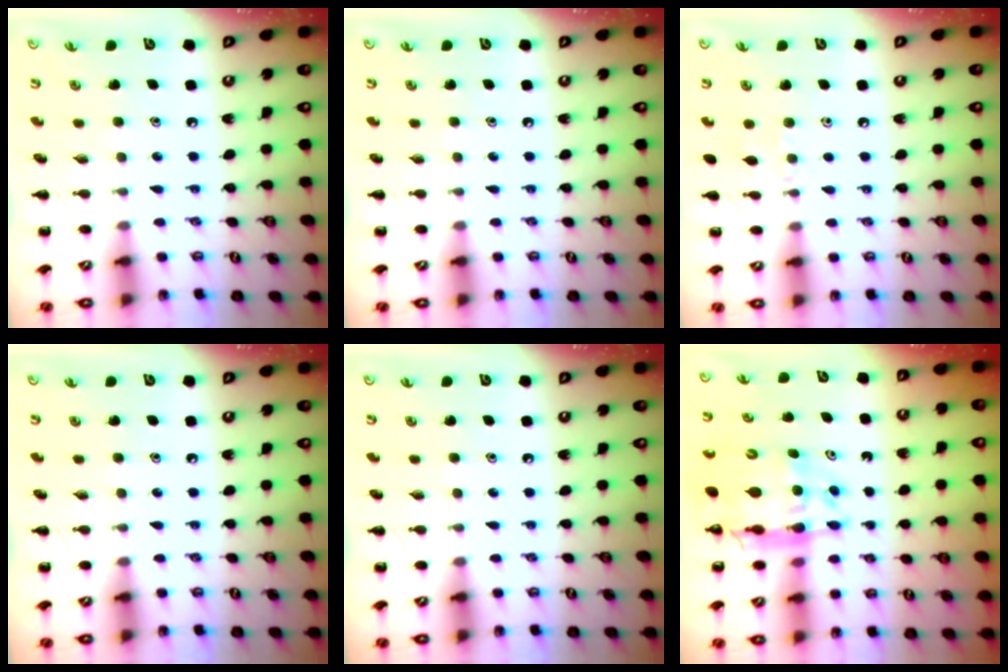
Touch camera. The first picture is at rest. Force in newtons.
{"total": 0.0}
{"total": 5.4, "press": 5.1, "slide": 1.7}
{"total": 0.0}
{"total": 0.0}
{"total": 13.0, "press": 12.5, "slide": 3.8}